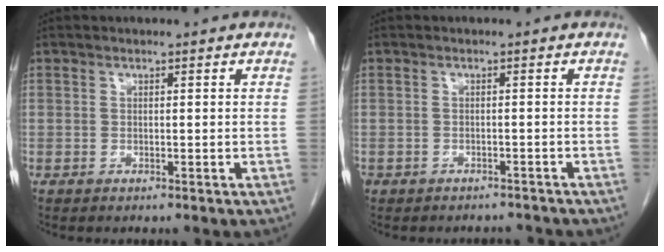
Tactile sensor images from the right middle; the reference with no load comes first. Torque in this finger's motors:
{"motor_torque": [-0.28, -0.26, -0.02, -0.01]}